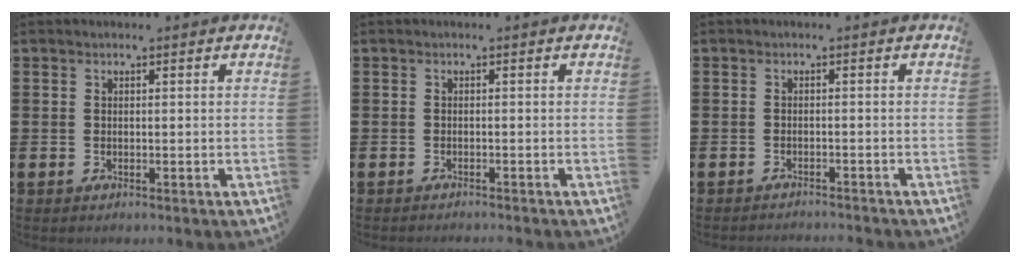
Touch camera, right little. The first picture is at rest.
{"total": 0.6, "force": [-0.6, -0.1, 0.0], "torque": [0.001, -0.002, -0.012]}
{"total": 1.1, "force": [-1.1, -0.2, -0.1], "torque": [0.001, 0.001, -0.023]}